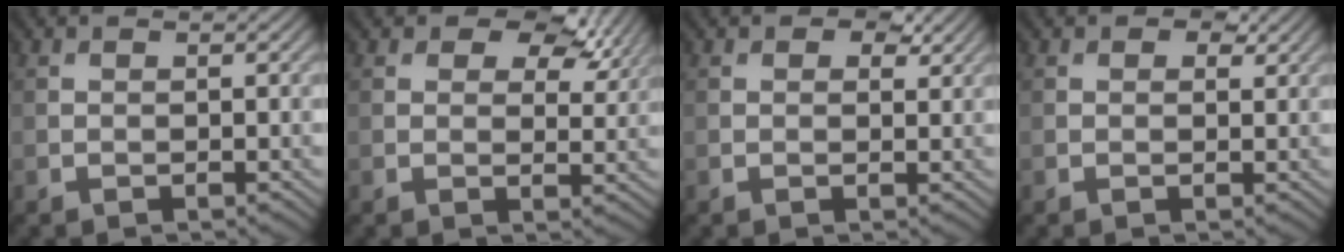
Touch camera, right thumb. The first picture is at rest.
{"total": 8.1, "force": [4.9, 4.3, 4.8], "torque": [-0.070, 0.002, 0.071]}
{"total": 2.9, "force": [1.7, 1.6, 1.7], "torque": [-0.020, -0.005, 0.023]}
{"total": 2.1, "force": [1.2, 1.2, 1.2], "torque": [-0.013, -0.004, 0.017]}